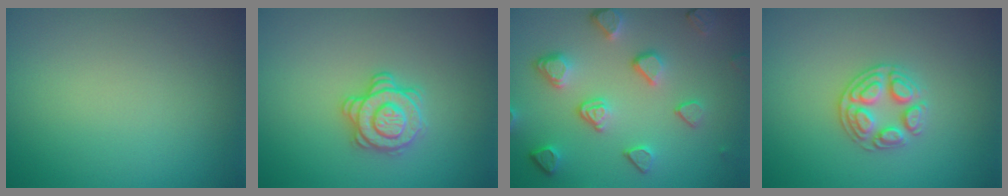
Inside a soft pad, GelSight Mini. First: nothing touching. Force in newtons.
{"total": 2.9, "press": 2.6, "slide": 1.2}
{"total": 4.9, "press": 3.8, "slide": 3.1}
{"total": 2.9, "press": 2.7, "slide": 1.0}